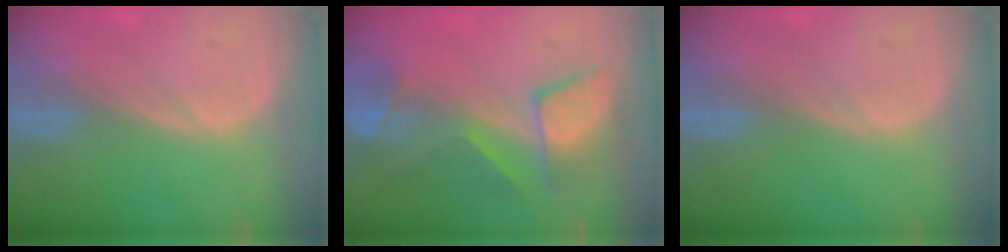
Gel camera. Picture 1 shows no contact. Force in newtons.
{"total": 8.8, "press": 8.2, "slide": 3.0}
{"total": 0.0}